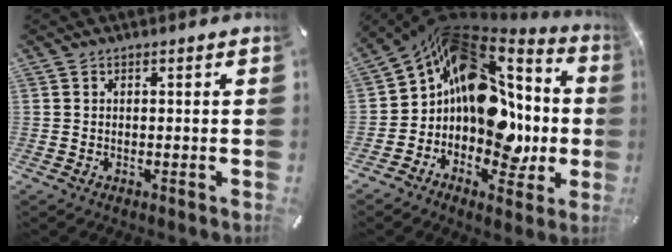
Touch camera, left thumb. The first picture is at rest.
{"total": 18.3, "force": [0.9, 13.8, 12.0], "torque": [-0.191, -0.032, 0.019]}